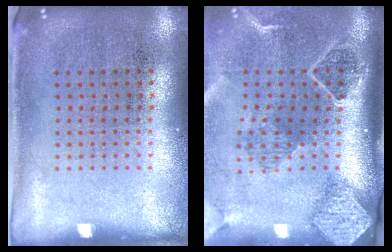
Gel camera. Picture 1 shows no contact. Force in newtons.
{"total": 2.7, "press": 2.0, "slide": 1.9}